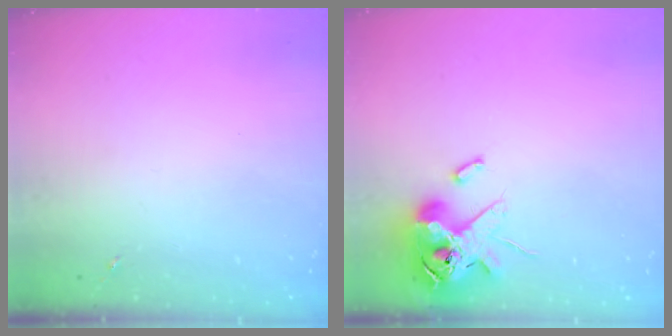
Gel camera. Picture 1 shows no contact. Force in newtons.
{"total": 14.2, "press": 14.0, "slide": 2.3}